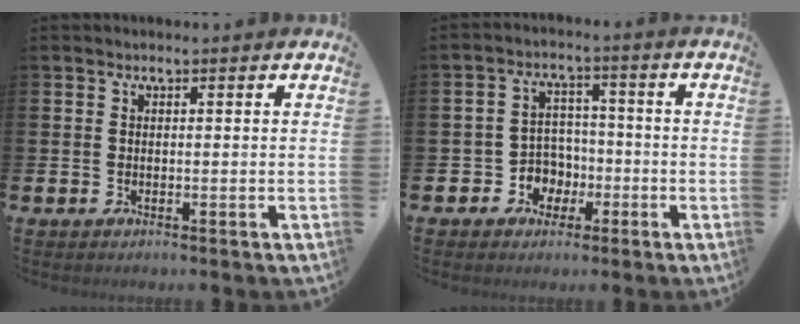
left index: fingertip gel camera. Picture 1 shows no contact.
{"total": 4.4, "force": [-1.5, 4.1, 0.7], "torque": [-0.035, 0.005, -0.032]}